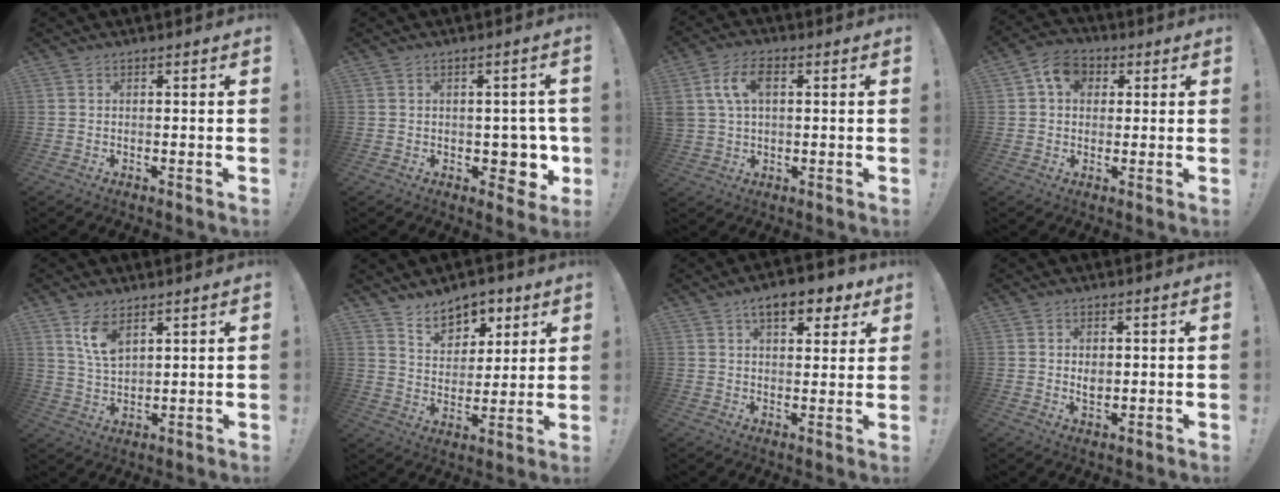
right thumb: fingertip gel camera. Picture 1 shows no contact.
{"total": 6.9, "force": [-0.9, 5.4, 4.1], "torque": [-0.034, 0.003, -0.006]}
{"total": 9.1, "force": [2.7, 5.9, 6.4], "torque": [-0.123, 0.006, 0.050]}
{"total": 8.6, "force": [2.8, 6.8, 4.5], "torque": [-0.066, 0.001, 0.054]}
{"total": 8.5, "force": [5.2, 4.2, 5.2], "torque": [-0.093, -0.019, 0.096]}
{"total": 10.1, "force": [7.6, 6.1, 2.6], "torque": [-0.038, -0.058, 0.146]}
{"total": 9.5, "force": [5.6, 4.3, 6.3], "torque": [-0.081, -0.025, 0.096]}
{"total": 2.9, "force": [0.5, 2.3, 1.8], "torque": [-0.019, -0.001, 0.005]}